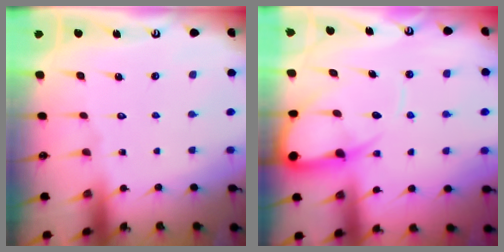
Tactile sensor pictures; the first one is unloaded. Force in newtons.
{"total": 10.4, "press": 10.4, "slide": 1.1}